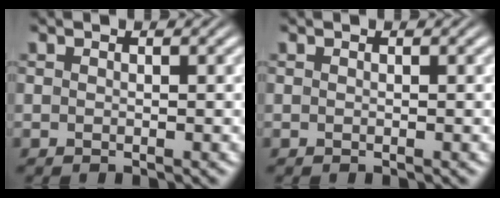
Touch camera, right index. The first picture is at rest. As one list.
[{"total": 0.0}]